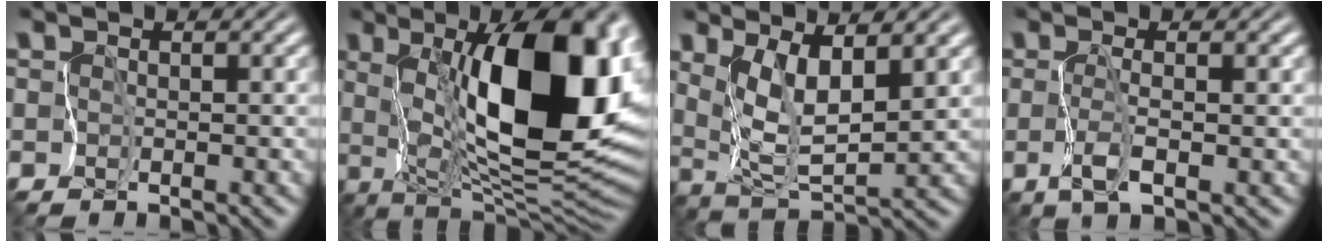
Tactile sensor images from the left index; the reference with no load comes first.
{"total": 14.5, "force": [4.1, 5.3, 12.8], "torque": [-0.187, -0.006, 0.073]}
{"total": 4.3, "force": [2.7, 0.8, 3.3], "torque": [-0.077, -0.011, 0.063]}
{"total": 1.6, "force": [-0.1, -0.2, 1.6], "torque": [-0.039, 0.004, 0.000]}